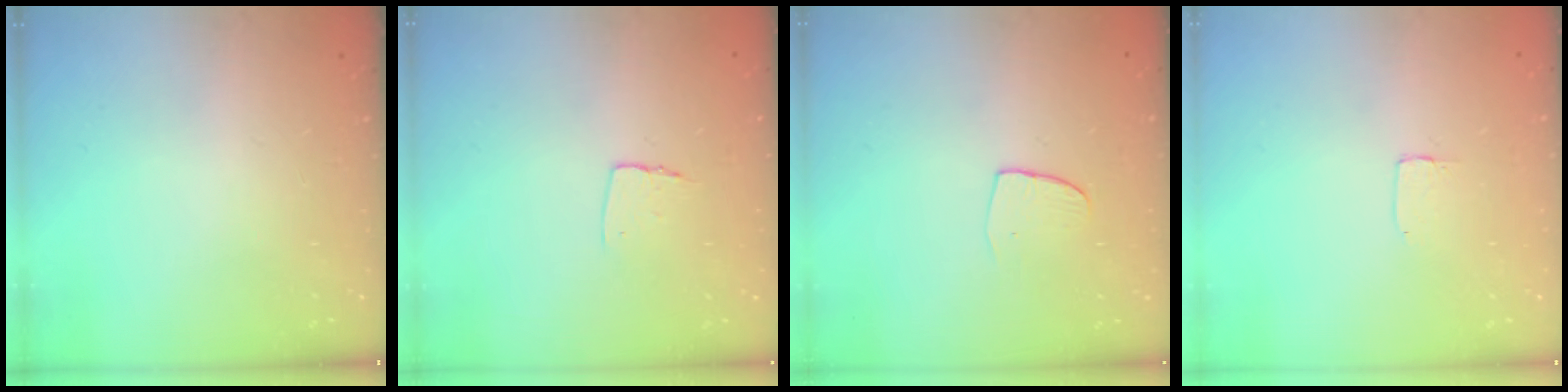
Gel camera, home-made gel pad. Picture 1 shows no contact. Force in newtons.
{"total": 5.0, "press": 5.0, "slide": 0.3}
{"total": 4.2, "press": 4.2, "slide": 0.3}
{"total": 1.2, "press": 1.2, "slide": 0.0}